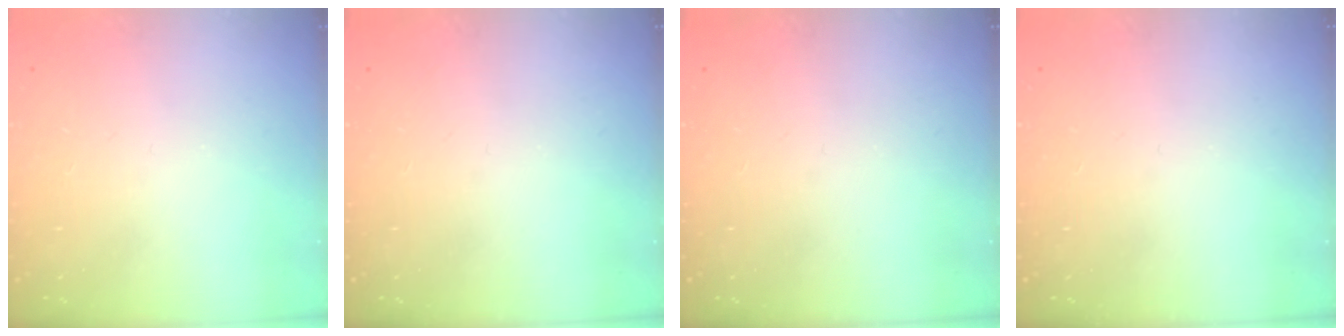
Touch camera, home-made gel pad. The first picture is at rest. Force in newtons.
{"total": 0.0}
{"total": 0.0}
{"total": 0.0}